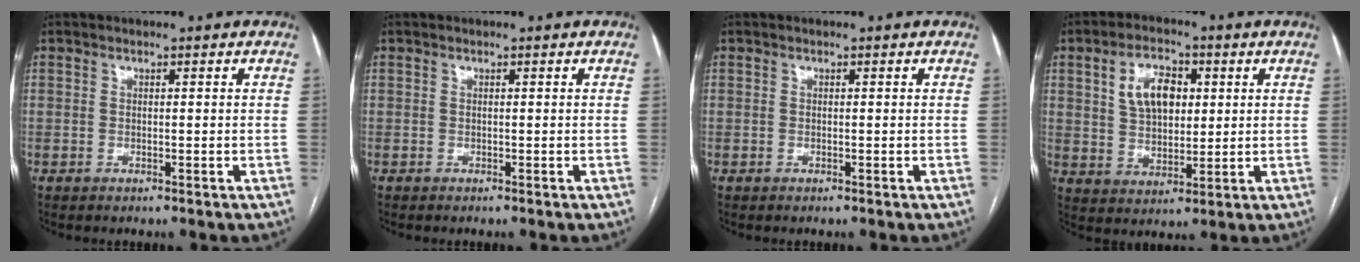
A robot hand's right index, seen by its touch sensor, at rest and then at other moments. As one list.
[{"total": 0.0}, {"total": 0.0}, {"total": 8.5, "force": [2.6, 5.0, 6.3], "torque": [-0.118, 0.018, 0.053]}]